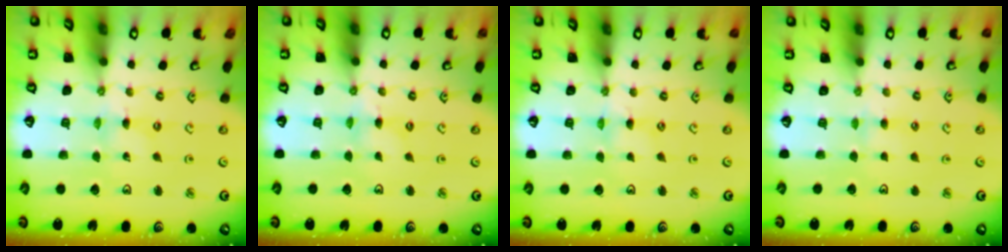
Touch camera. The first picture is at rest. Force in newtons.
{"total": 0.6, "press": 0.6, "slide": 0.2}
{"total": 0.0}
{"total": 2.6, "press": 2.6, "slide": 0.5}